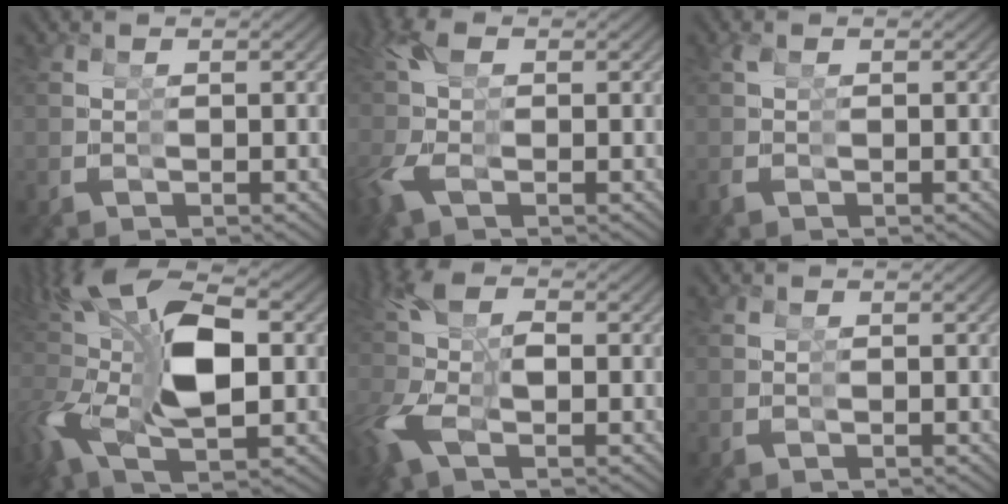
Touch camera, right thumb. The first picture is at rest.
{"total": 2.7, "force": [-0.8, 1.9, 1.8], "torque": [-0.055, -0.013, -0.009]}
{"total": 0.0}
{"total": 13.9, "force": [-2.0, 7.8, 11.3], "torque": [-0.221, -0.031, -0.021]}
{"total": 4.9, "force": [-1.9, 2.7, 3.6], "torque": [-0.087, -0.022, -0.023]}
{"total": 0.0}